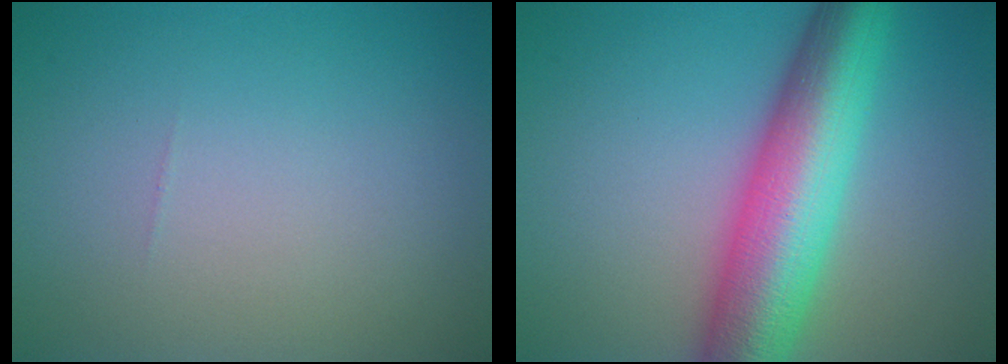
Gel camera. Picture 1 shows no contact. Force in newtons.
{"total": 10.7, "press": 10.7, "slide": 0.2}